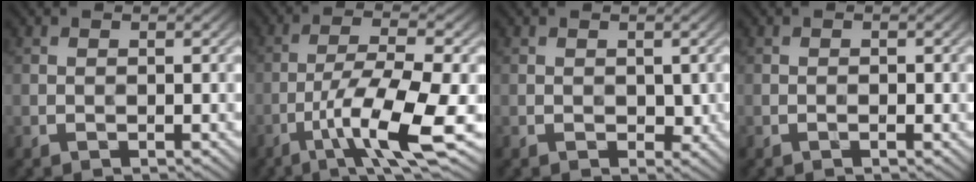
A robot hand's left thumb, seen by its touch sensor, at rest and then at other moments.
{"total": 11.0, "force": [-4.5, 2.2, 9.8], "torque": [-0.168, -0.005, -0.081]}
{"total": 1.3, "force": [0.0, 0.9, 0.8], "torque": [-0.009, -0.001, 0.003]}
{"total": 0.6, "force": [-0.3, 0.1, 0.5], "torque": [-0.005, 0.001, -0.005]}